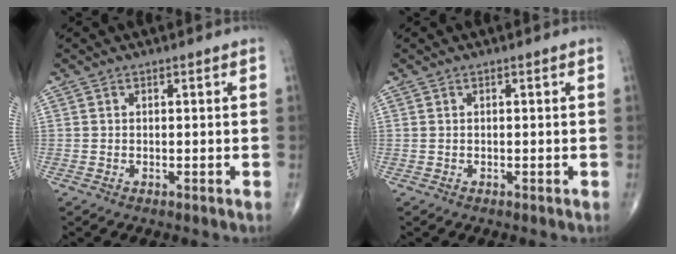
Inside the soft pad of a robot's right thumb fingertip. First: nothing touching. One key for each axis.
{"total": 0.0}